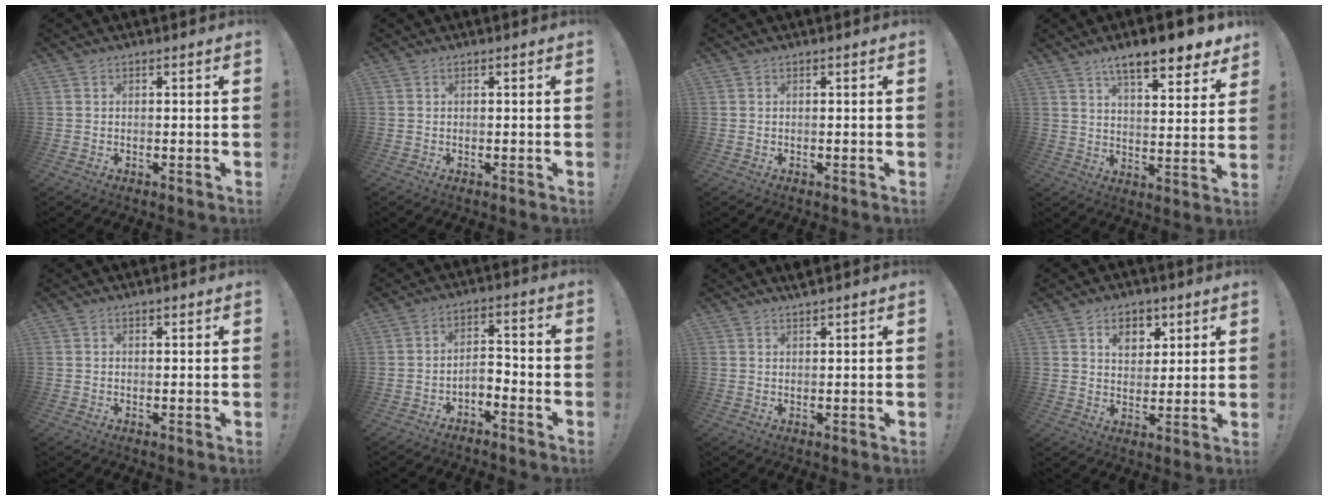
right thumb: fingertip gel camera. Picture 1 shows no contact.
{"total": 0.0}
{"total": 0.0}
{"total": 11.6, "force": [8.4, 2.4, 7.7], "torque": [-0.119, -0.055, 0.141]}
{"total": 0.7, "force": [0.6, 0.3, 0.3], "torque": [0.001, -0.001, 0.009]}
{"total": 4.5, "force": [-3.2, 2.1, 2.4], "torque": [-0.044, 0.008, -0.059]}
{"total": 1.8, "force": [1.7, -0.1, 0.6], "torque": [-0.006, -0.012, 0.029]}
{"total": 7.9, "force": [4.2, 5.7, 3.5], "torque": [-0.041, -0.022, 0.078]}